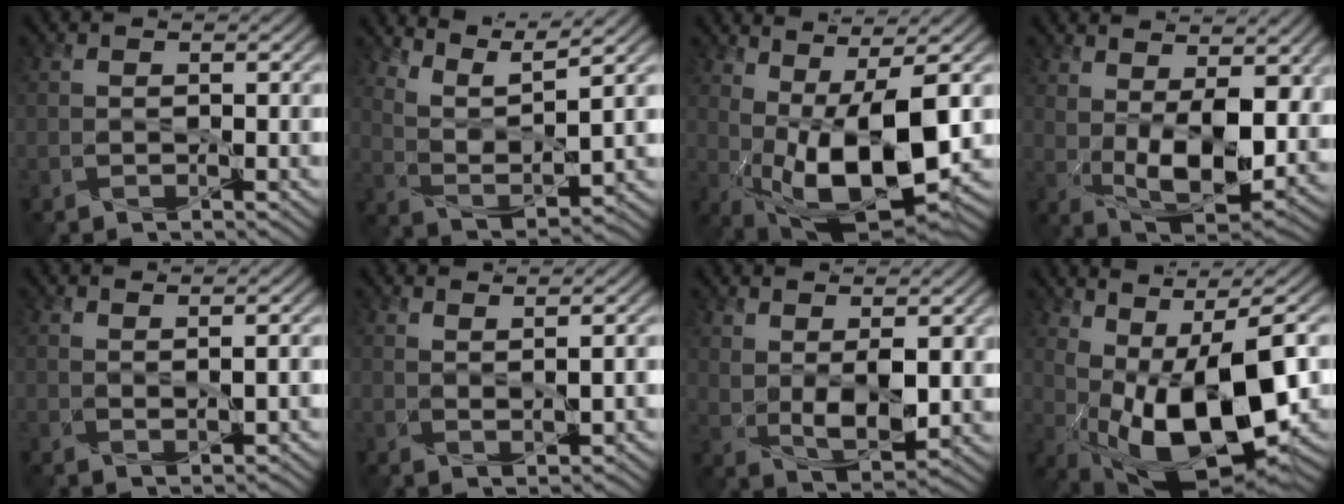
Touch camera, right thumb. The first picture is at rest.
{"total": 8.8, "force": [6.9, 1.5, 5.2], "torque": [-0.110, -0.017, 0.120]}
{"total": 12.5, "force": [0.7, 5.2, 11.3], "torque": [-0.199, -0.010, 0.015]}
{"total": 13.9, "force": [2.9, 7.2, 11.5], "torque": [-0.203, -0.010, 0.059]}
{"total": 1.4, "force": [1.1, 0.0, 1.0], "torque": [-0.016, -0.007, 0.024]}
{"total": 2.3, "force": [1.8, 0.1, 1.5], "torque": [-0.021, -0.008, 0.032]}
{"total": 8.3, "force": [2.4, 4.5, 6.5], "torque": [-0.140, -0.014, 0.055]}
{"total": 13.7, "force": [0.7, 5.9, 12.3], "torque": [-0.205, -0.010, 0.025]}